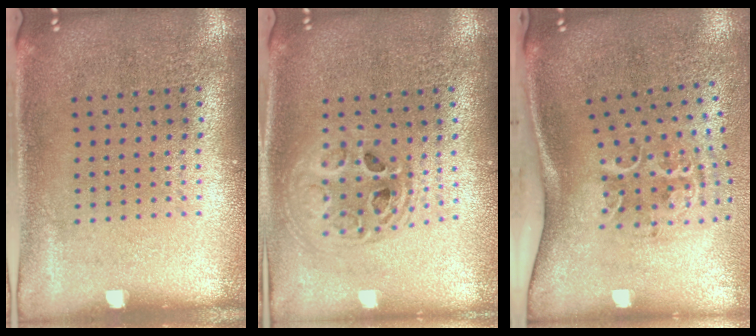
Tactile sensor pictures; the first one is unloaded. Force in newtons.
{"total": 1.8, "press": 1.5, "slide": 1.0}
{"total": 2.3, "press": 1.3, "slide": 1.9}